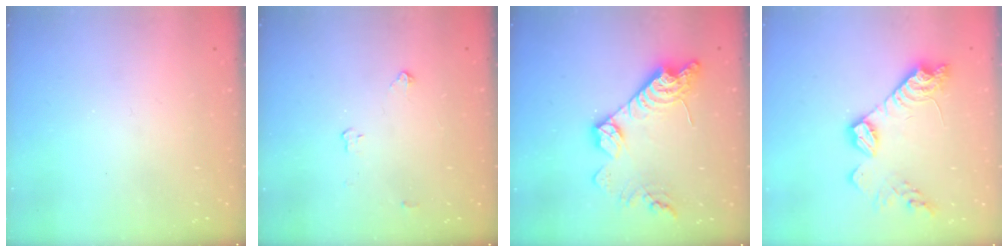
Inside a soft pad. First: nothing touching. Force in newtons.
{"total": 2.8, "press": 2.8, "slide": 0.4}
{"total": 15.8, "press": 15.8, "slide": 1.2}
{"total": 13.2, "press": 13.2, "slide": 0.4}